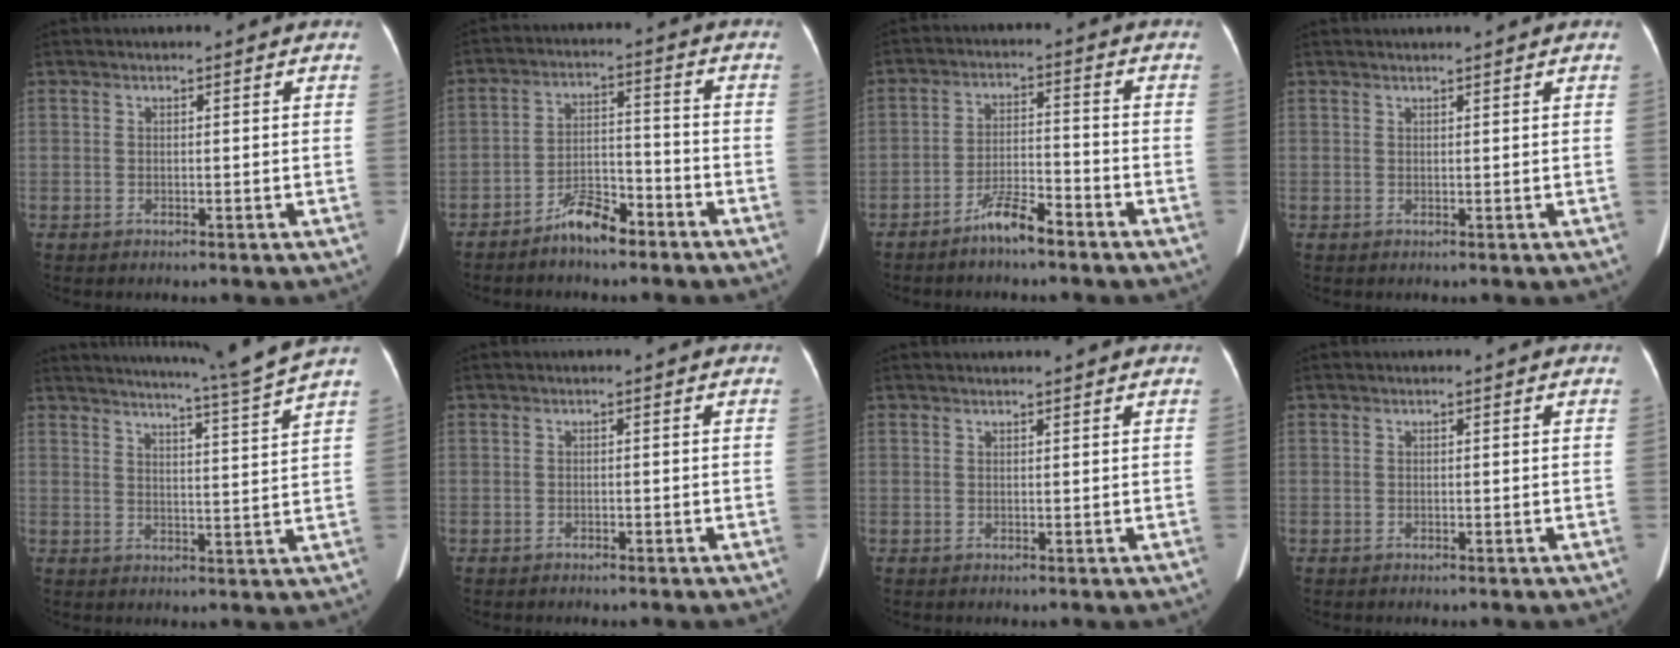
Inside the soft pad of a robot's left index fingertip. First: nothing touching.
{"total": 6.4, "force": [-5.2, 1.8, 3.1], "torque": [-0.062, 0.002, -0.097]}
{"total": 5.6, "force": [-4.7, 0.7, 3.1], "torque": [-0.062, -0.007, -0.090]}
{"total": 1.8, "force": [1.6, -0.3, 0.7], "torque": [-0.009, 0.012, 0.023]}
{"total": 11.0, "force": [9.8, -3.2, 3.9], "torque": [-0.067, -0.047, 0.134]}
{"total": 0.7, "force": [-0.7, 0.1, 0.0], "torque": [-0.007, -0.006, -0.015]}
{"total": 2.4, "force": [2.2, -0.1, 0.8], "torque": [-0.011, 0.016, 0.028]}
{"total": 0.0}